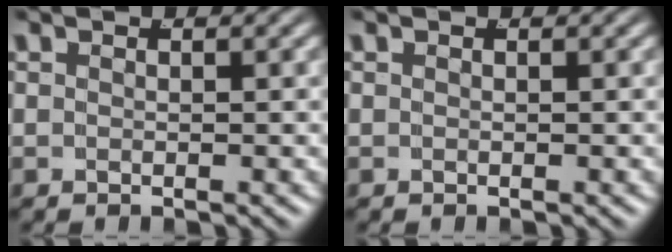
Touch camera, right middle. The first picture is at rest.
{"total": 0.0}